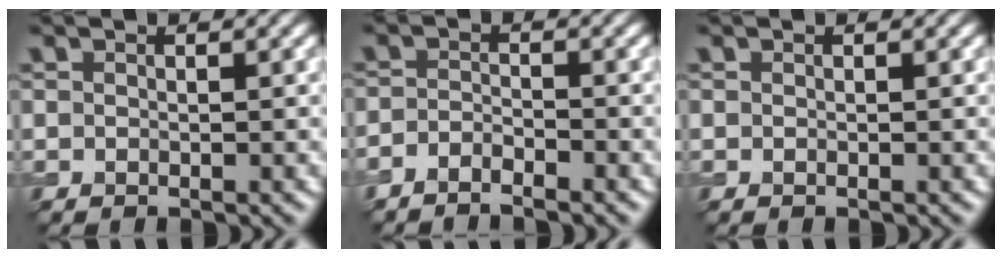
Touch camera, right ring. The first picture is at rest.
{"total": 1.6, "force": [-1.6, 0.0, 0.1], "torque": [-0.004, -0.003, -0.038]}
{"total": 0.0}